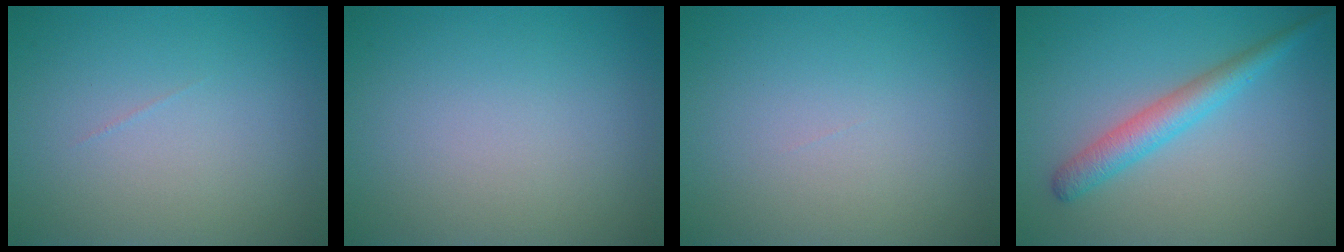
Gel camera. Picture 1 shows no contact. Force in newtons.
{"total": 0.0}
{"total": 0.0}
{"total": 3.3, "press": 3.3, "slide": 0.1}